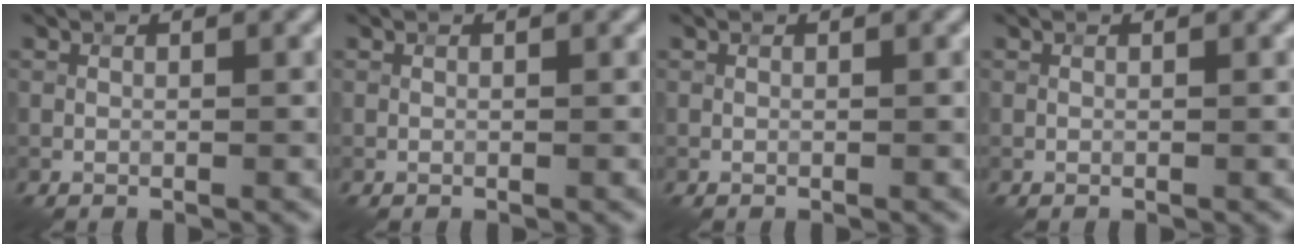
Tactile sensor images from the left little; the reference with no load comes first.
{"total": 0.0}
{"total": 0.0}
{"total": 0.0}